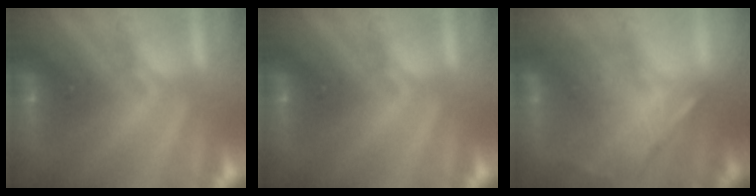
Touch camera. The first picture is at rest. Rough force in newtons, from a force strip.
{"total": 0.0}
{"total": 1.2}